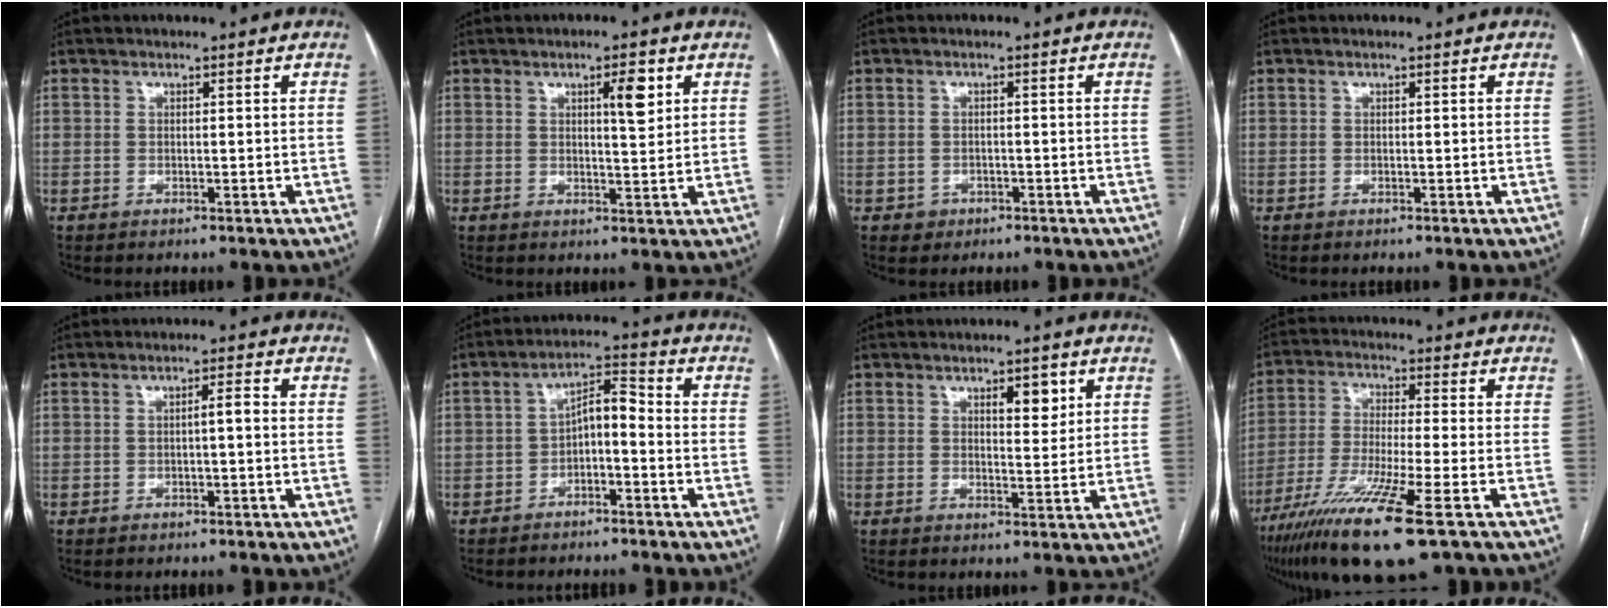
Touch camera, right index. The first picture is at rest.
{"total": 4.5, "force": [1.9, 0.8, 4.0], "torque": [-0.059, -0.002, 0.030]}
{"total": 2.0, "force": [-0.9, 1.7, 0.2], "torque": [0.002, 0.008, -0.010]}
{"total": 0.0}
{"total": 1.8, "force": [-0.1, 0.2, 1.7], "torque": [-0.026, 0.005, -0.001]}
{"total": 5.3, "force": [-1.6, 2.1, 4.6], "torque": [-0.082, 0.027, -0.029]}
{"total": 3.9, "force": [1.9, 1.4, 3.2], "torque": [-0.044, -0.004, 0.028]}
{"total": 14.8, "force": [-8.6, 0.2, 12.0], "torque": [-0.243, -0.041, -0.157]}